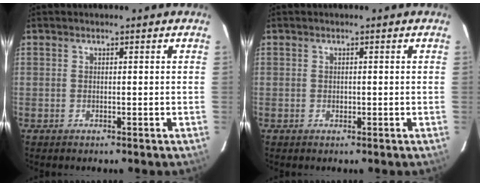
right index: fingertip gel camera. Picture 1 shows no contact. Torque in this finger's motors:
{"motor_torque": [-0.07, 0.01, 0.10, 0.01]}